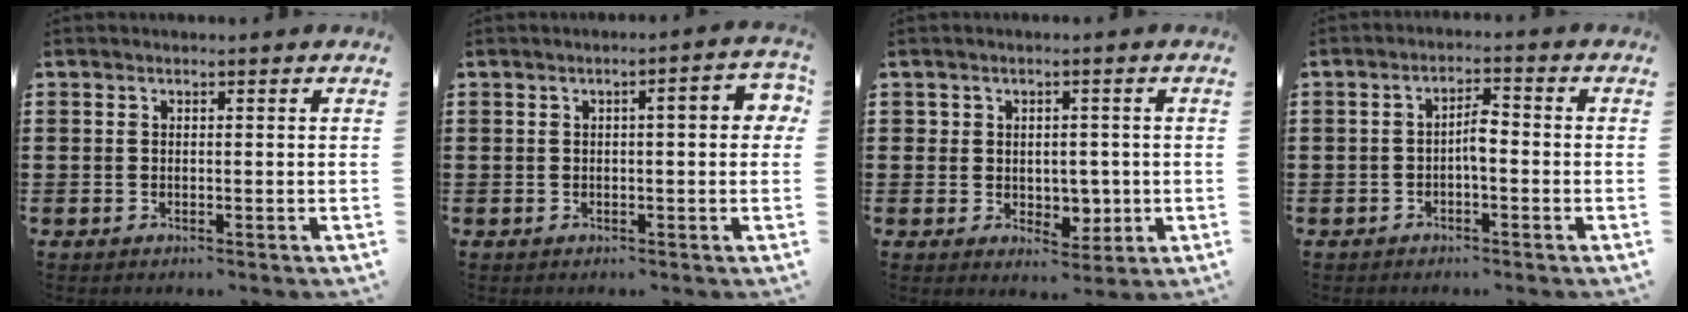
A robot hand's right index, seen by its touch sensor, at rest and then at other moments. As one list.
[{"total": 3.8, "force": [0.3, 0.6, 3.7], "torque": [-0.058, 0.003, 0.001]}, {"total": 3.5, "force": [0.4, 3.2, 1.4], "torque": [-0.024, 0.003, 0.002]}, {"total": 3.0, "force": [-0.7, 0.9, 2.8], "torque": [-0.052, 0.006, -0.015]}]